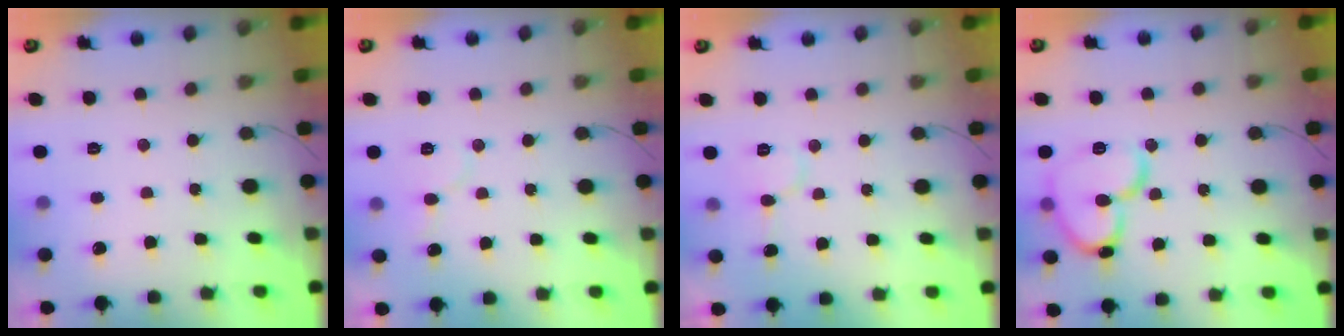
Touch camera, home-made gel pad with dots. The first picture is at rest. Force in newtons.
{"total": 5.4, "press": 5.3, "slide": 0.5}
{"total": 7.0, "press": 7.0, "slide": 0.3}
{"total": 14.3, "press": 14.2, "slide": 1.8}